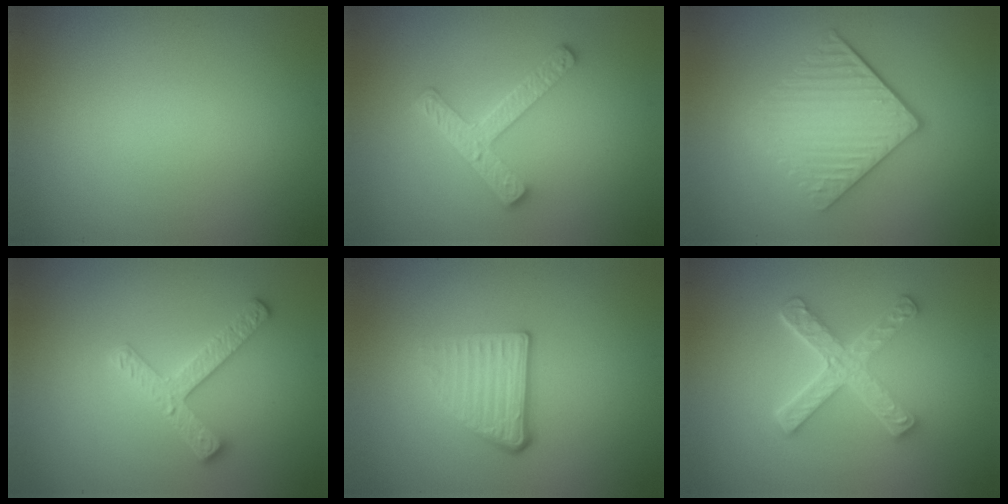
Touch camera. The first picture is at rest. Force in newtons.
{"total": 4.4, "press": 3.3, "slide": 2.9}
{"total": 4.7, "press": 3.6, "slide": 3.0}
{"total": 2.9, "press": 2.9, "slide": 0.5}
{"total": 3.6, "press": 2.3, "slide": 2.8}
{"total": 5.3, "press": 3.7, "slide": 3.8}